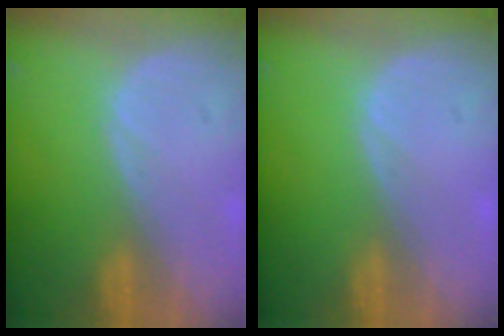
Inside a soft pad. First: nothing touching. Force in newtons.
{"total": 0.0}